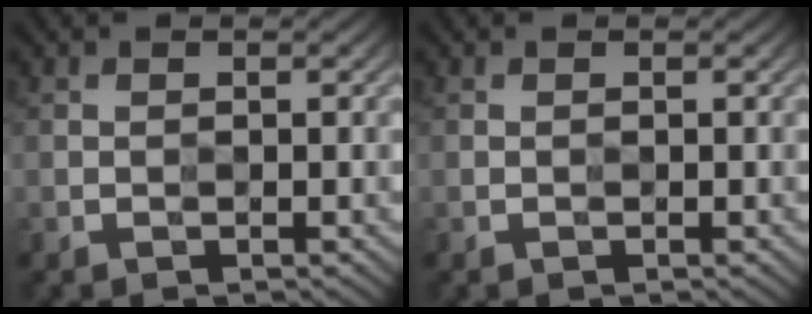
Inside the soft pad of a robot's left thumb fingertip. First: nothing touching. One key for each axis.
{"total": 0.0}